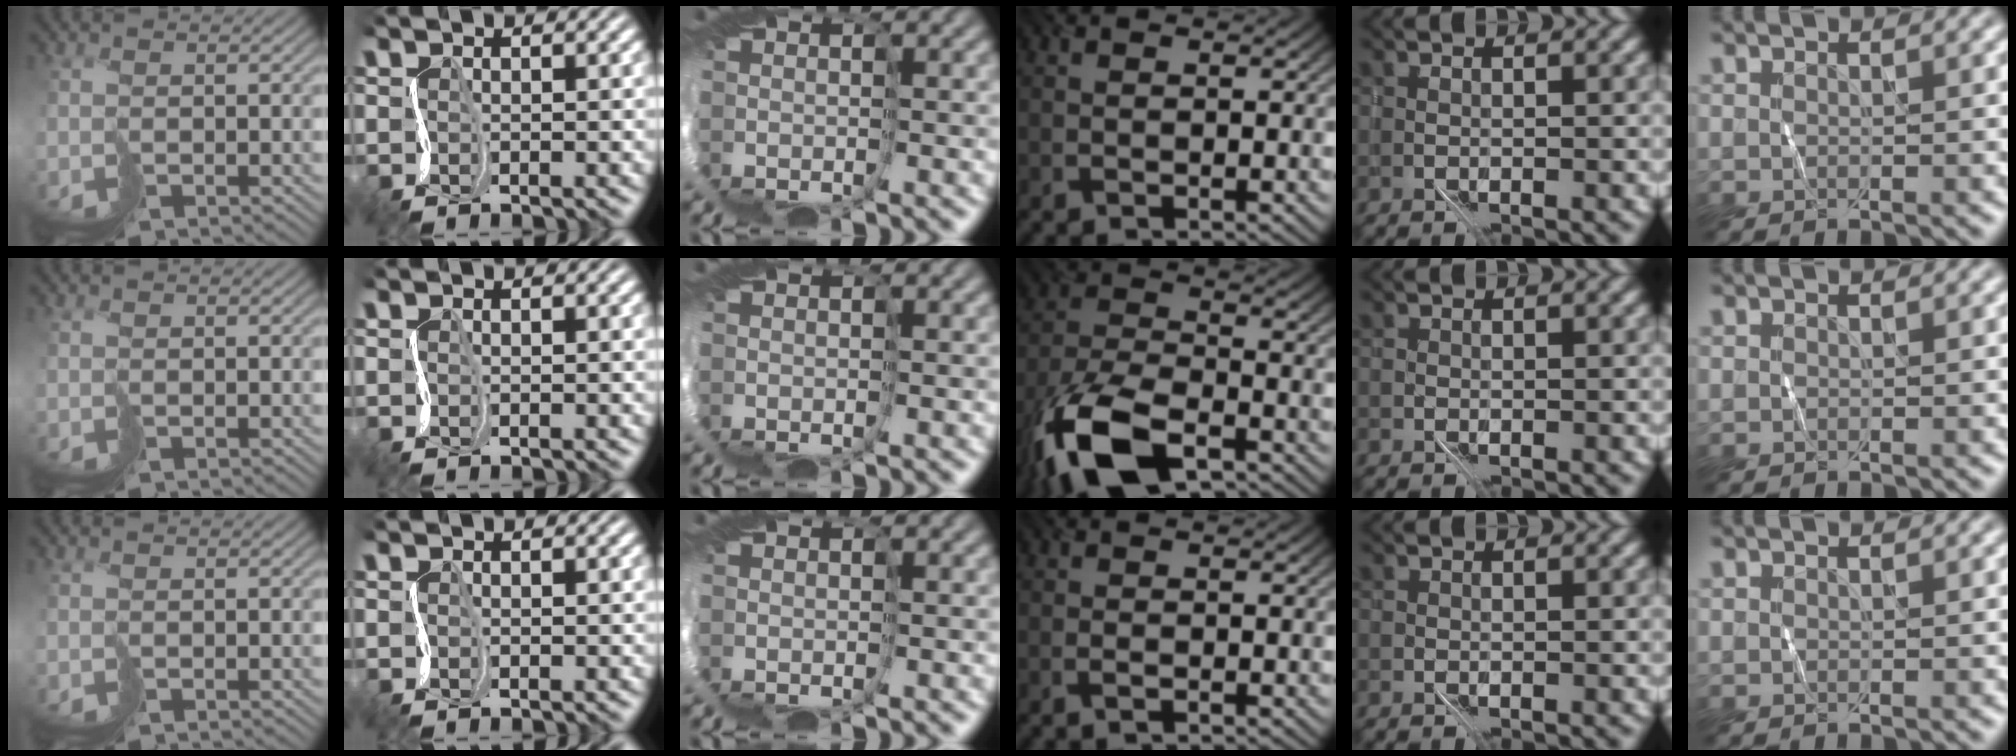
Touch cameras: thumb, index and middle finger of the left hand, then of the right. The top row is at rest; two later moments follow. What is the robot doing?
{"motion": "cut", "object": "paper bag"}